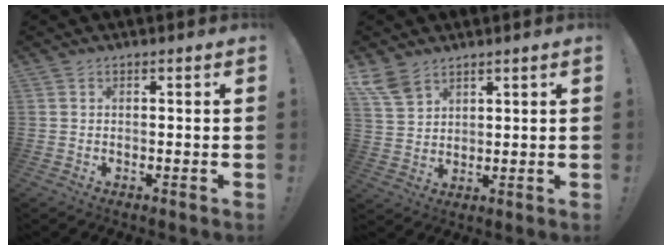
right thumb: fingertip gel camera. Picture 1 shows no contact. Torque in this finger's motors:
{"motor_torque": [0.36, 1.34, 0.63, 0.51, -0.02]}